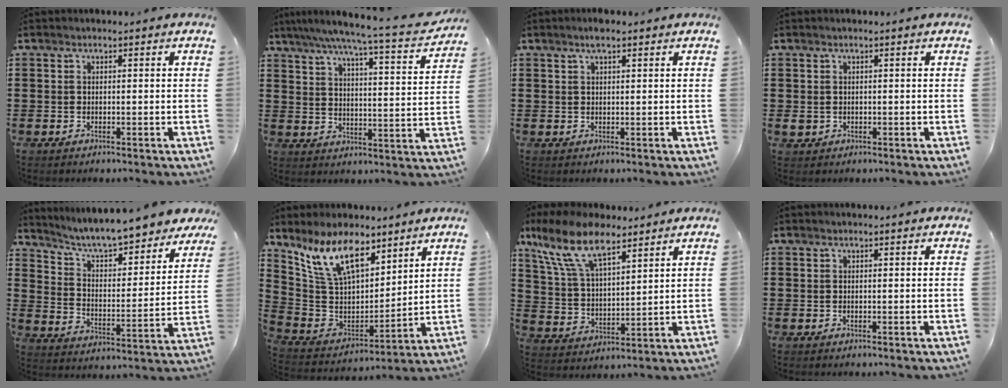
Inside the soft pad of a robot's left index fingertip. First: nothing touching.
{"total": 6.4, "force": [5.3, -0.5, 3.5], "torque": [-0.090, -0.040, 0.082]}
{"total": 2.2, "force": [1.5, 0.4, 1.6], "torque": [-0.033, 0.004, 0.026]}
{"total": 0.9, "force": [-0.1, 0.8, 0.1], "torque": [-0.006, 0.005, -0.003]}
{"total": 6.6, "force": [6.3, -0.1, 2.0], "torque": [-0.066, -0.052, 0.105]}
{"total": 12.1, "force": [8.4, 5.0, 7.2], "torque": [-0.183, -0.029, 0.158]}
{"total": 11.8, "force": [8.5, 4.3, 7.0], "torque": [-0.166, -0.015, 0.158]}
{"total": 0.0}